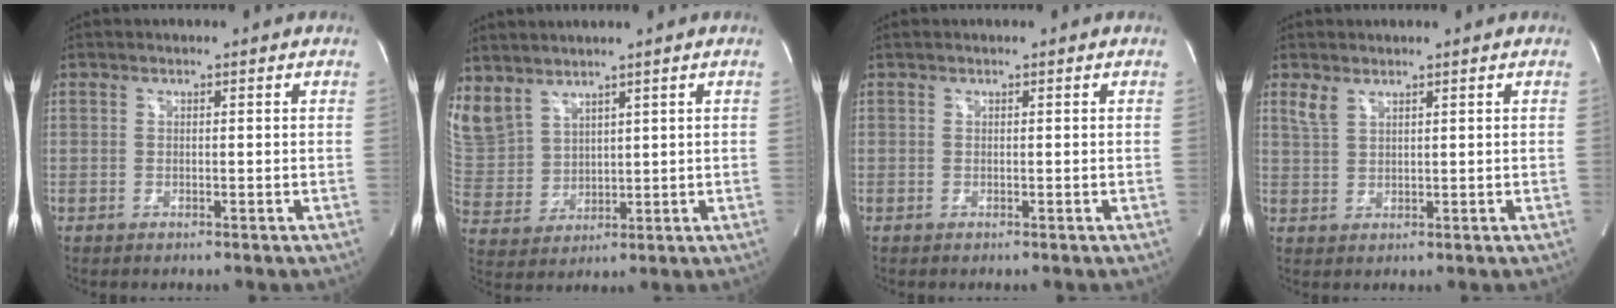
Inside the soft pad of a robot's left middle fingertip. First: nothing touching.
{"total": 10.5, "force": [8.1, 5.8, 3.3], "torque": [-0.101, 0.007, 0.188]}
{"total": 0.0}
{"total": 2.3, "force": [1.8, 0.8, 1.2], "torque": [-0.035, 0.007, 0.046]}